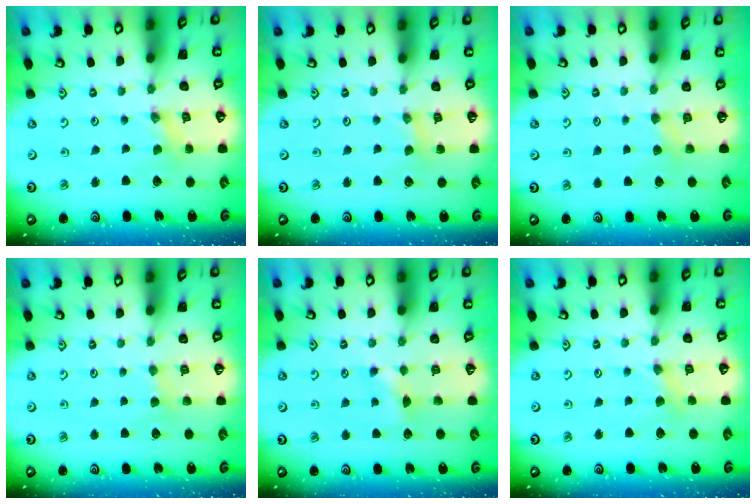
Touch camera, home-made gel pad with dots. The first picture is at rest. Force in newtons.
{"total": 2.0, "press": 2.0, "slide": 0.3}
{"total": 3.3, "press": 3.3, "slide": 0.5}
{"total": 3.1, "press": 3.0, "slide": 0.6}
{"total": 4.6, "press": 4.5, "slide": 0.8}
{"total": 2.8, "press": 2.7, "slide": 0.5}